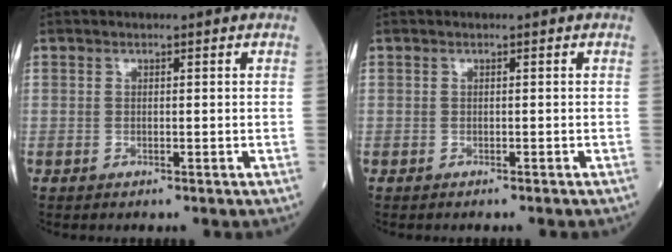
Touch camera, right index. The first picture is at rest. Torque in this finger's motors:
{"motor_torque": [0.00, 0.01, -0.01, -0.01]}